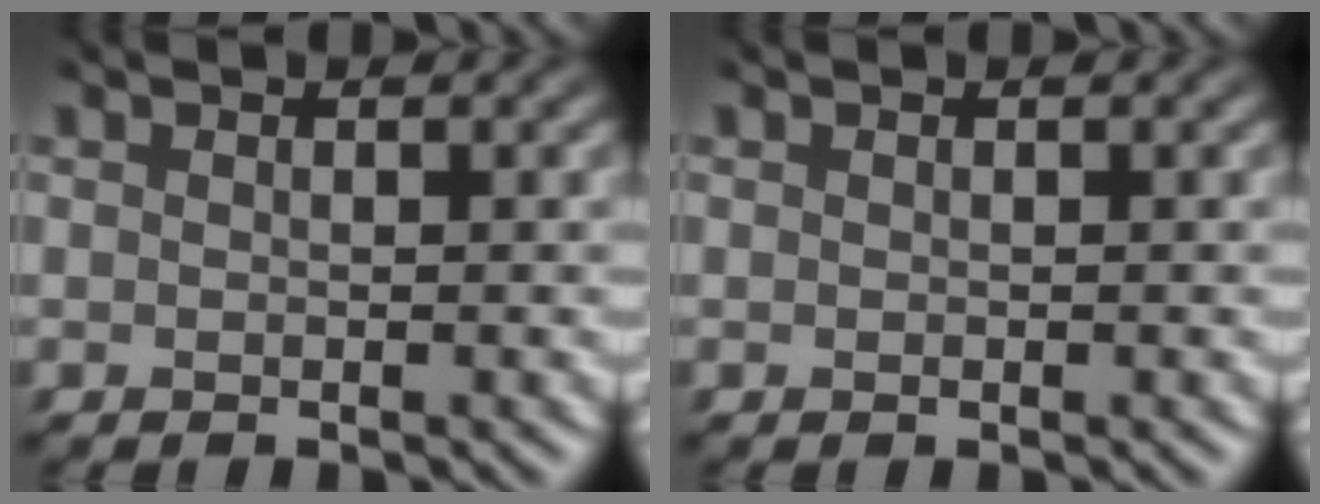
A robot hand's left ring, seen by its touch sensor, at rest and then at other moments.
{"total": 0.0}